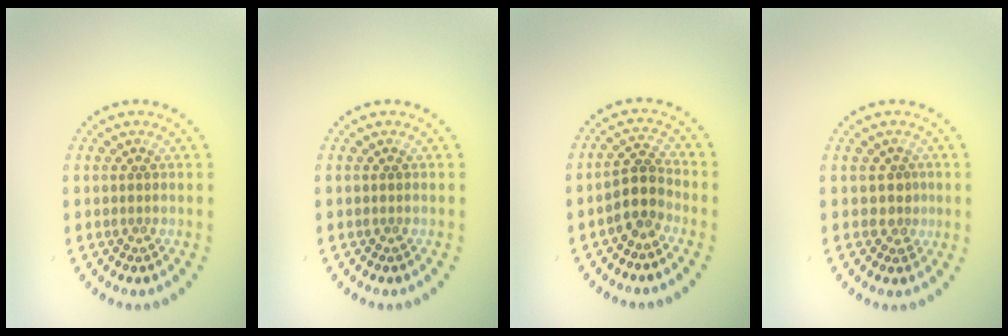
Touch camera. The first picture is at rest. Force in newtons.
{"total": 0.0}
{"total": 2.7, "press": 2.2, "slide": 1.5}
{"total": 1.2, "press": 0.7, "slide": 1.0}